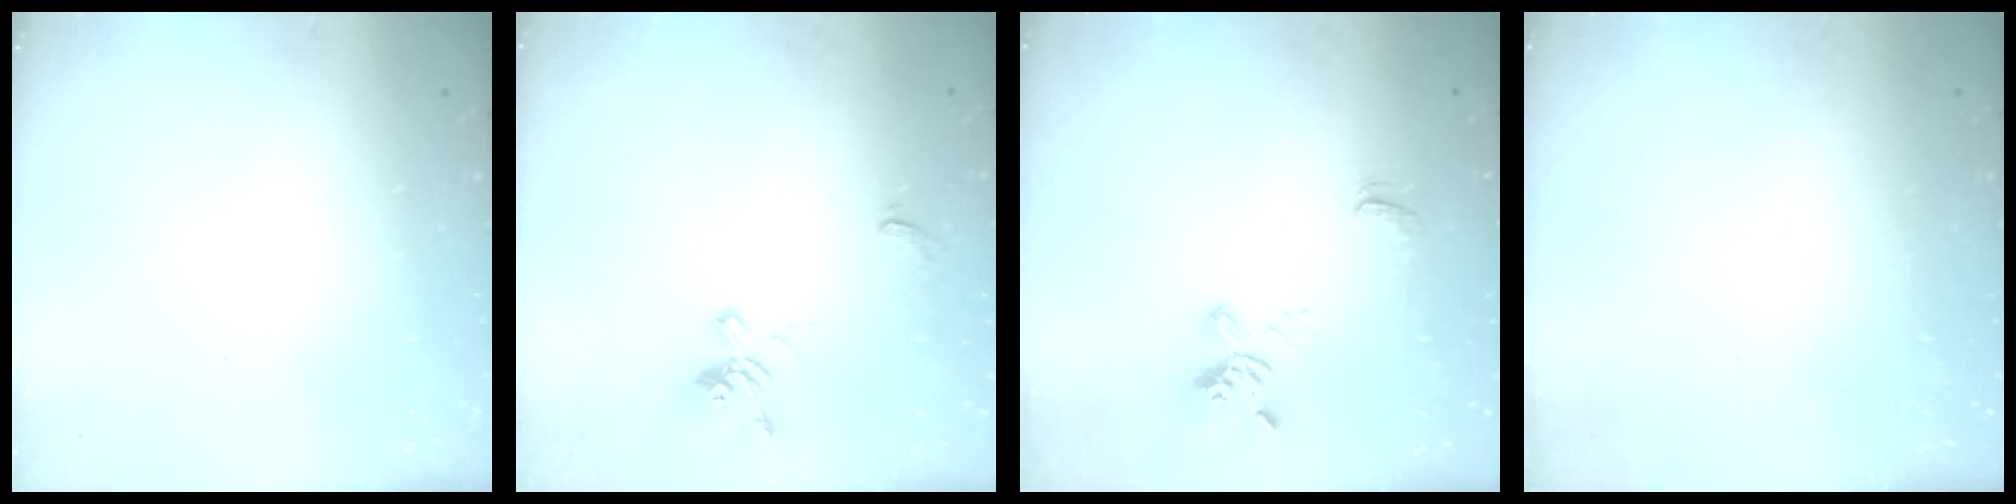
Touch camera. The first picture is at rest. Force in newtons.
{"total": 1.4, "press": 0.8, "slide": 1.2}
{"total": 2.4, "press": 2.1, "slide": 1.2}
{"total": 8.1, "press": 8.1, "slide": 0.3}